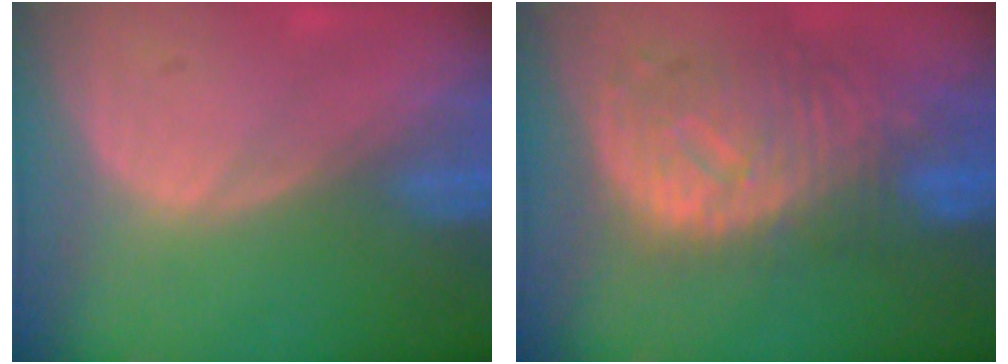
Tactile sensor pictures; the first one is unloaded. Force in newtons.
{"total": 11.2, "press": 9.8, "slide": 5.4}